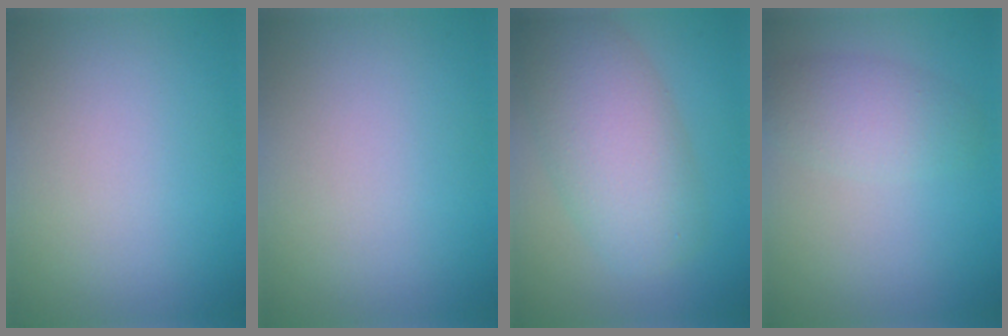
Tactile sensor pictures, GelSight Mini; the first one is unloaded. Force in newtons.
{"total": 0.0}
{"total": 7.1, "press": 7.1, "slide": 0.2}
{"total": 3.1, "press": 3.1, "slide": 0.1}